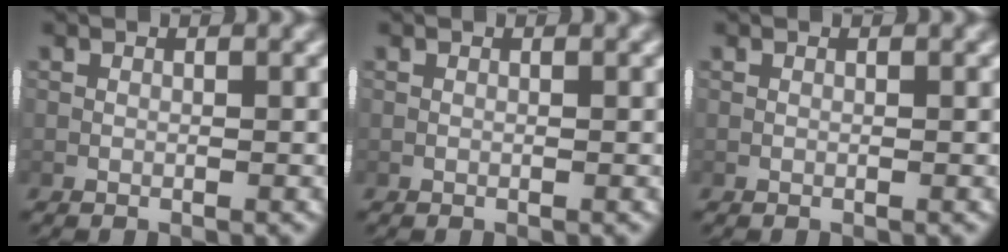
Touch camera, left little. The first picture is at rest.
{"total": 0.0}
{"total": 0.0}